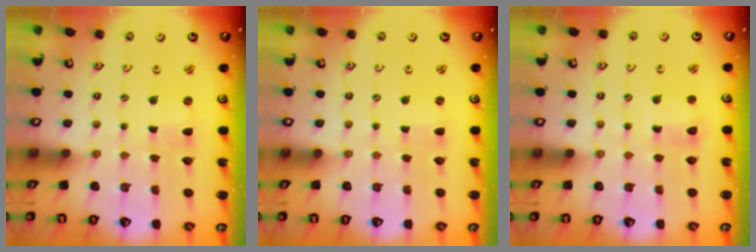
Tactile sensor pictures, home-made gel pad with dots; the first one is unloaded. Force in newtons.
{"total": 0.7, "press": 0.7, "slide": 0.1}
{"total": 2.4, "press": 2.3, "slide": 0.4}